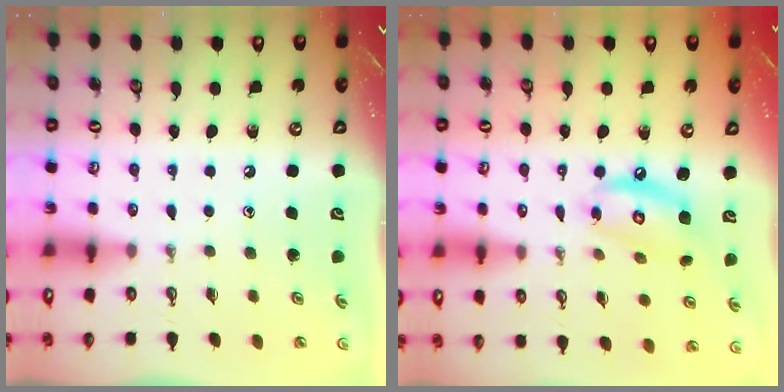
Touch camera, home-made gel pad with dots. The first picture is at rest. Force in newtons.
{"total": 11.2, "press": 11.2, "slide": 1.0}